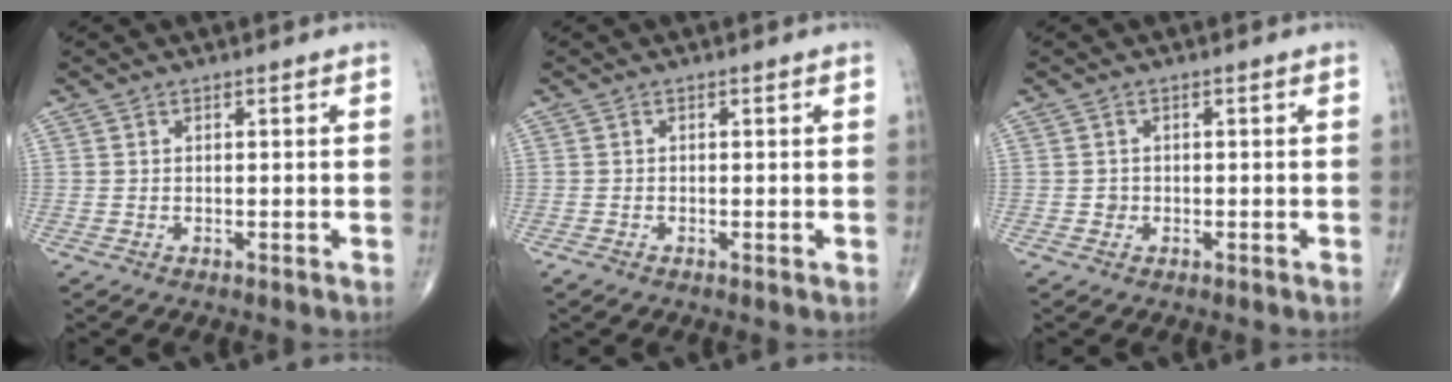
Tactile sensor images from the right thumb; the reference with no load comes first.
{"total": 1.1, "force": [-0.5, 0.5, 0.8], "torque": [-0.016, -0.004, -0.012]}
{"total": 1.0, "force": [-0.2, 1.0, 0.2], "torque": [0.004, 0.005, -0.004]}